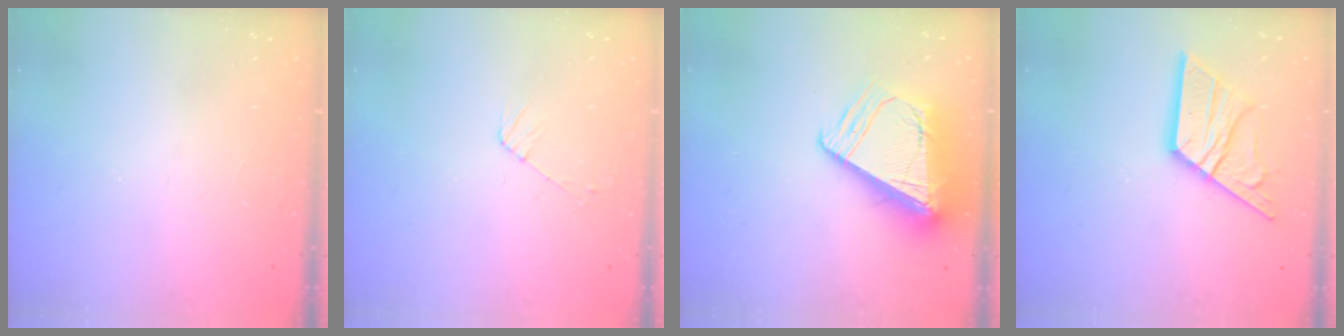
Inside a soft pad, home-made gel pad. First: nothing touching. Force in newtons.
{"total": 3.8, "press": 3.8, "slide": 0.5}
{"total": 14.3, "press": 14.1, "slide": 1.9}
{"total": 15.9, "press": 15.9, "slide": 1.4}